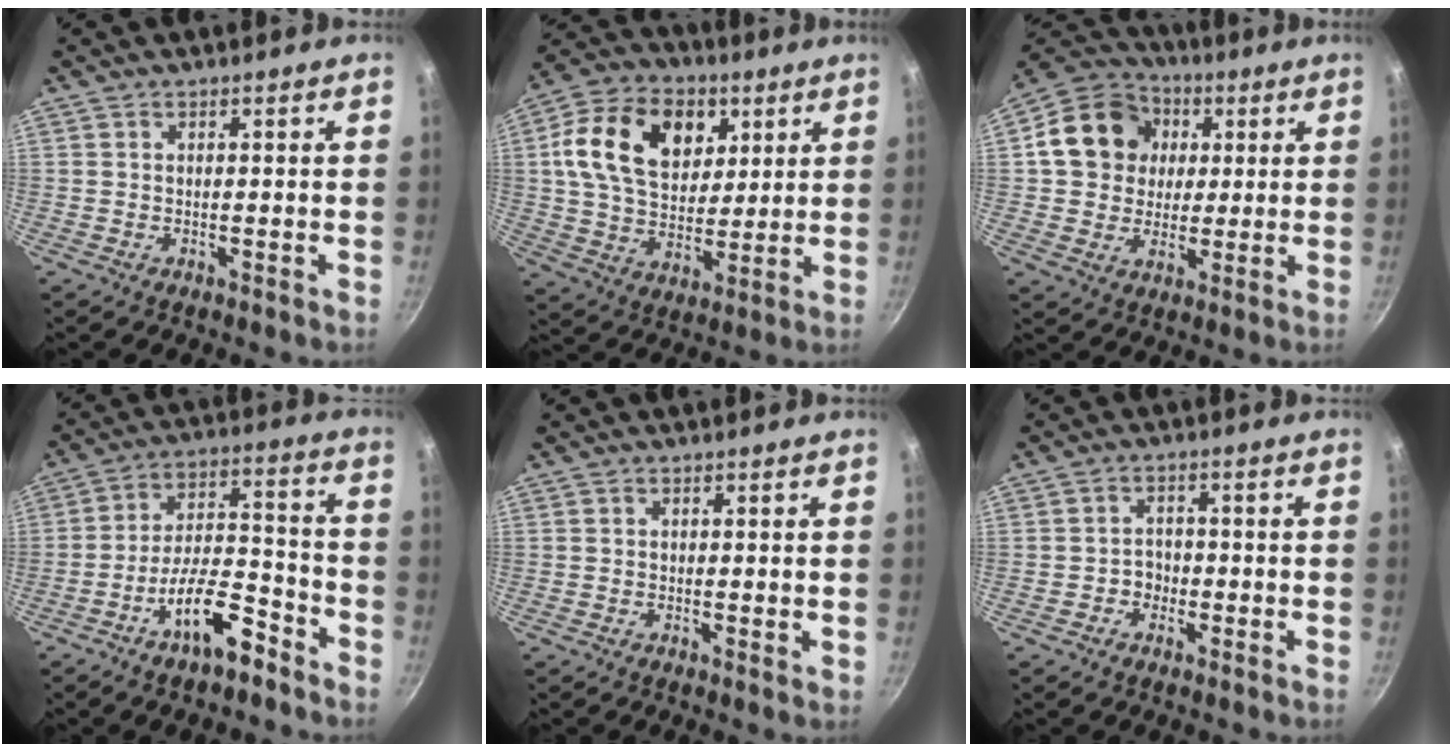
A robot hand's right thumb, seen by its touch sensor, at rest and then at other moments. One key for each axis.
{"total": 19.3, "fx": 6.0, "fy": 13.6, "fz": 12.4, "tx": -0.194, "ty": -0.004, "tz": 0.095}
{"total": 15.2, "fx": 3.0, "fy": 13.0, "fz": 7.2, "tx": -0.104, "ty": 0.017, "tz": 0.040}
{"total": 12.3, "fx": -7.5, "fy": 4.5, "fz": 8.6, "tx": -0.127, "ty": 0.063, "tz": -0.128}
{"total": 0.6, "fx": 0.2, "fy": 0.2, "fz": 0.5, "tx": -0.007, "ty": -0.005, "tz": 0.000}
{"total": 2.9, "fx": -1.1, "fy": 2.5, "fz": 1.0, "tx": 0.007, "ty": 0.011, "tz": -0.019}